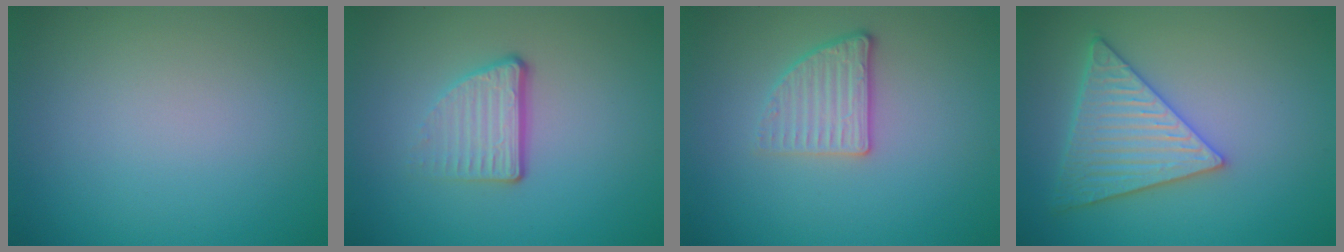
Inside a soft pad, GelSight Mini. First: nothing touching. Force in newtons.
{"total": 3.7, "press": 2.2, "slide": 3.0}
{"total": 2.7, "press": 2.4, "slide": 1.1}
{"total": 5.4, "press": 4.9, "slide": 2.4}